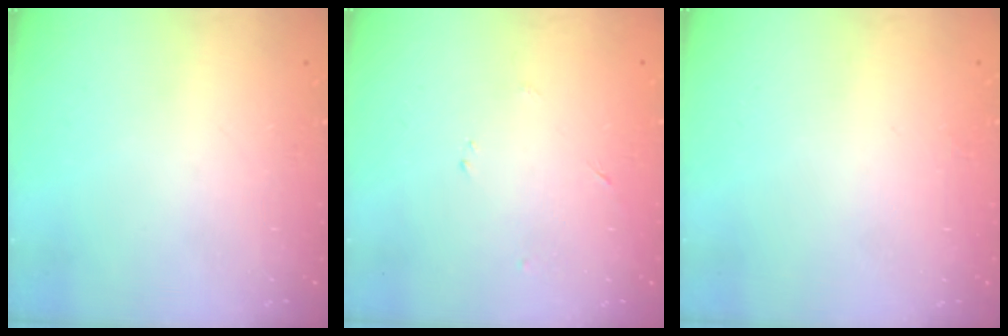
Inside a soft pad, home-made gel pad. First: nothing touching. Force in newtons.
{"total": 2.3, "press": 2.2, "slide": 0.3}
{"total": 2.1, "press": 2.1, "slide": 0.2}